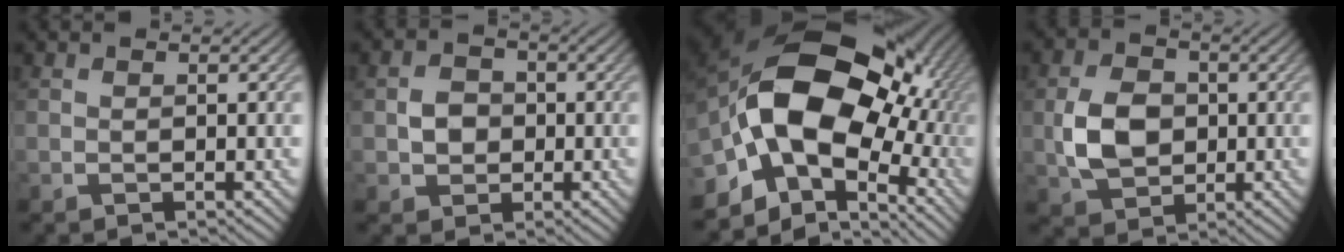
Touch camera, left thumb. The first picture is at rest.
{"total": 3.1, "force": [-0.4, 2.8, 1.4], "torque": [-0.027, 0.001, -0.013]}
{"total": 18.1, "force": [-0.8, 12.4, 13.2], "torque": [-0.231, -0.009, -0.008]}
{"total": 6.5, "force": [-0.3, 4.9, 4.3], "torque": [-0.100, -0.001, -0.008]}